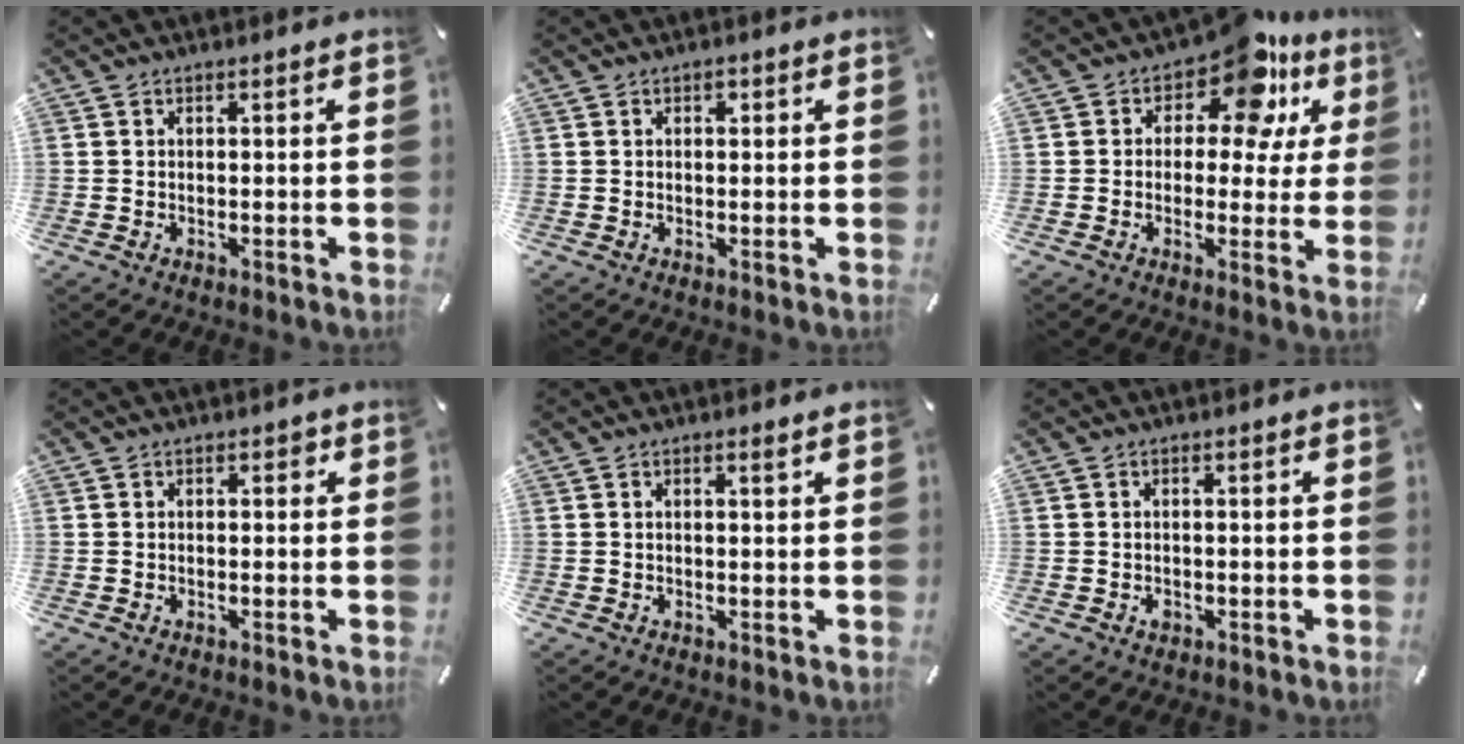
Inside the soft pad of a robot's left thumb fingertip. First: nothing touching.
{"total": 1.0, "force": [0.3, 0.8, 0.5], "torque": [-0.012, 0.004, 0.005]}
{"total": 12.5, "force": [7.0, 6.5, 8.0], "torque": [-0.114, -0.044, 0.119]}
{"total": 1.1, "force": [0.1, 0.8, 0.7], "torque": [-0.006, 0.003, -0.001]}
{"total": 1.1, "force": [0.6, 0.3, 0.9], "torque": [-0.016, 0.001, 0.010]}
{"total": 1.4, "force": [-0.5, 1.1, 0.8], "torque": [-0.015, 0.003, -0.009]}